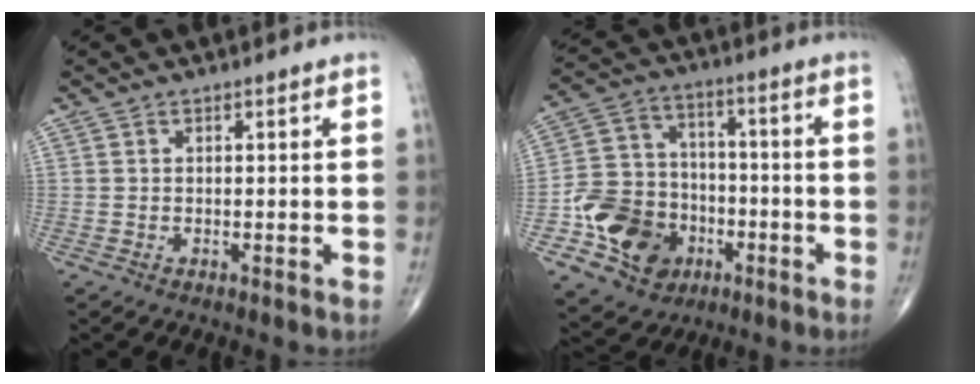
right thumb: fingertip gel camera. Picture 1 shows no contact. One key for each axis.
{"total": 15.9, "fx": -6.0, "fy": 12.7, "fz": 7.4, "tx": -0.101, "ty": 0.047, "tz": -0.100}